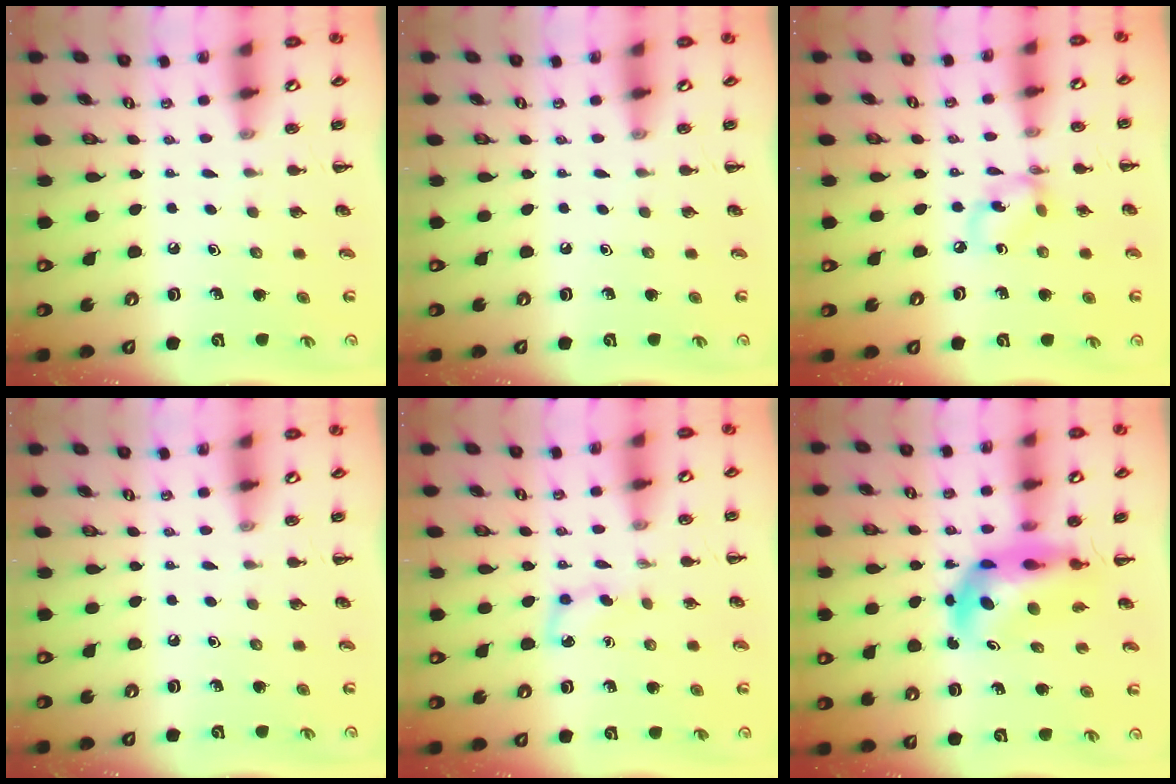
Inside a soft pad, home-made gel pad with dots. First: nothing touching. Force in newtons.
{"total": 0.0}
{"total": 5.9, "press": 5.8, "slide": 1.3}
{"total": 0.0}
{"total": 3.2, "press": 3.1, "slide": 0.9}
{"total": 9.2, "press": 8.7, "slide": 2.9}